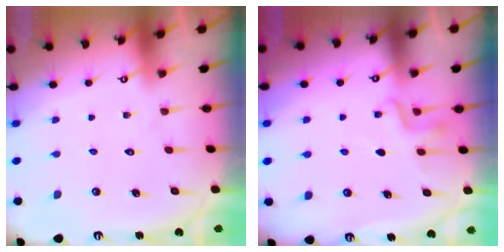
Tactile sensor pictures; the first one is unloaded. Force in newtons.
{"total": 5.6, "press": 5.5, "slide": 1.2}